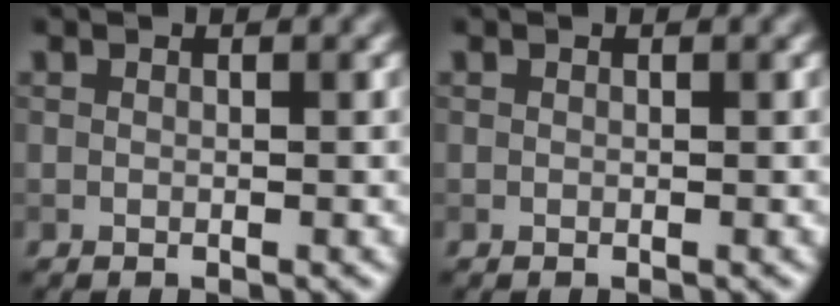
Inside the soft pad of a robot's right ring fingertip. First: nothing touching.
{"total": 0.0}